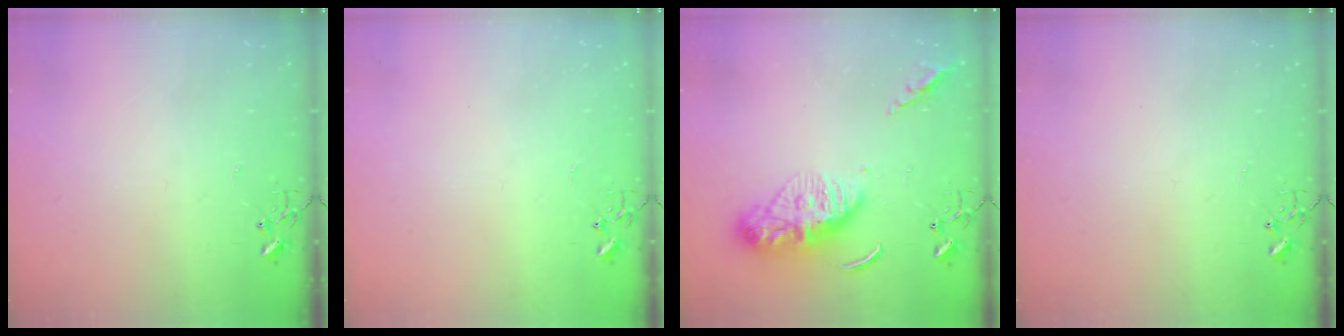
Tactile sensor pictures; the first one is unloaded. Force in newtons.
{"total": 0.0}
{"total": 13.3, "press": 13.2, "slide": 1.3}
{"total": 0.0}